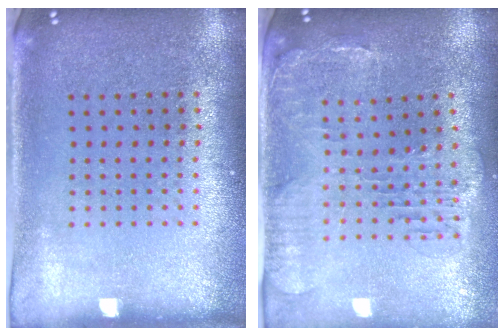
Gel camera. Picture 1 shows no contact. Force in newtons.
{"total": 1.4, "press": 1.4, "slide": 0.4}